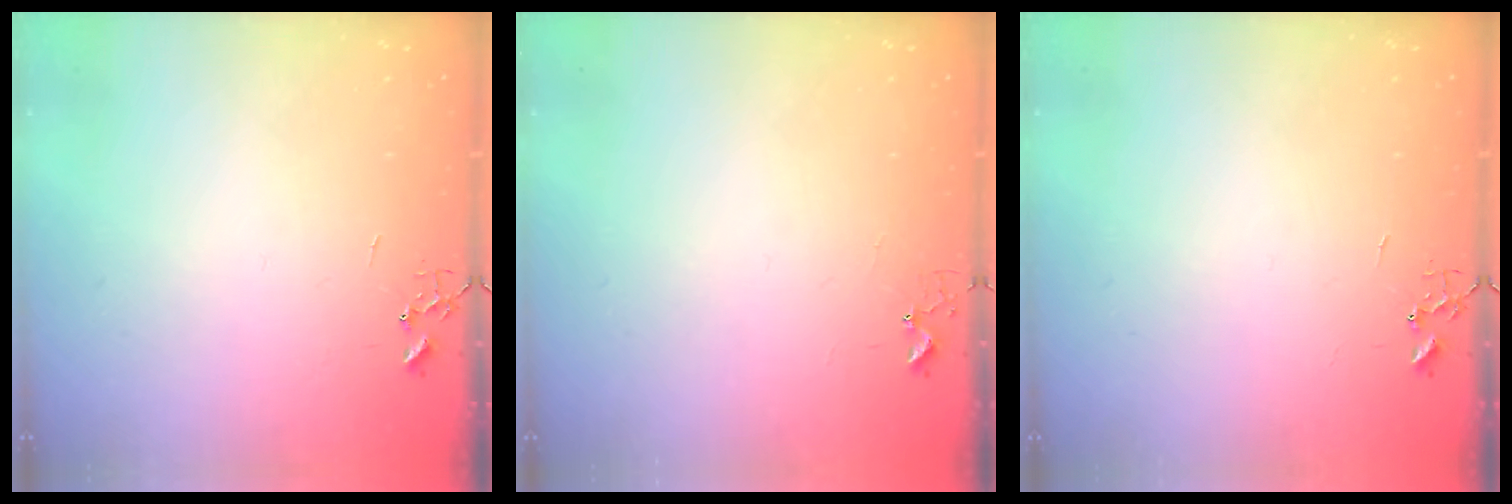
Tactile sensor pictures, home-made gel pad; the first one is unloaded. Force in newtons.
{"total": 2.7, "press": 2.7, "slide": 0.2}
{"total": 0.0}